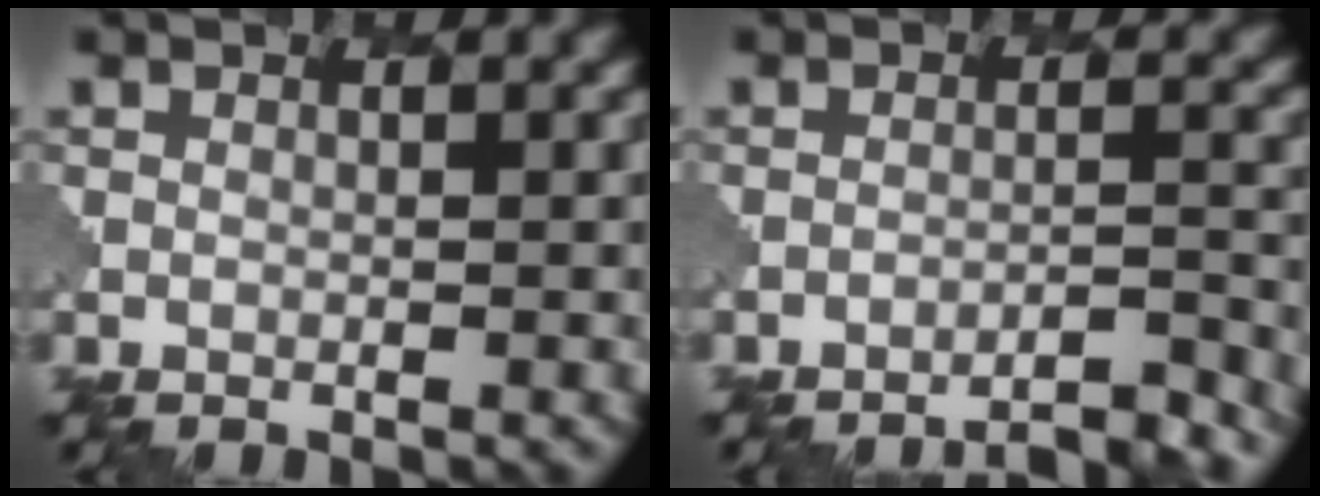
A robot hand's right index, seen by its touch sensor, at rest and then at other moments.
{"total": 6.3, "force": [-6.0, 1.0, 1.7], "torque": [-0.007, 0.018, -0.074]}